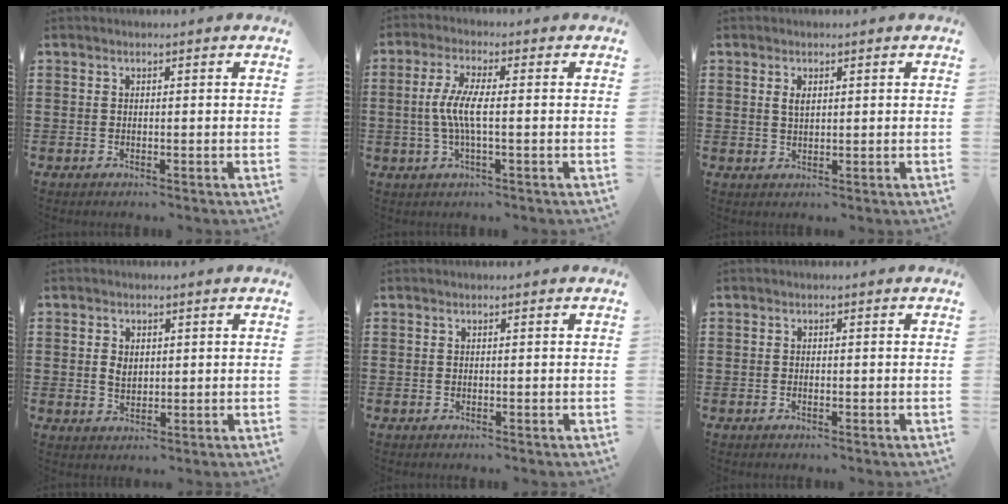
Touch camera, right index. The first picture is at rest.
{"total": 5.6, "force": [-0.6, 1.1, 5.5], "torque": [-0.127, -0.009, -0.023]}
{"total": 1.7, "force": [0.6, 0.8, 1.3], "torque": [-0.029, 0.005, 0.010]}
{"total": 2.5, "force": [0.4, 1.8, 1.8], "torque": [-0.039, 0.007, 0.007]}
{"total": 0.0}
{"total": 0.6, "force": [-0.3, 0.2, 0.5], "torque": [-0.010, -0.005, -0.004]}